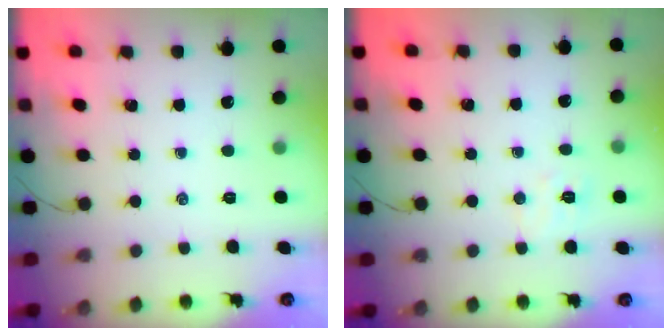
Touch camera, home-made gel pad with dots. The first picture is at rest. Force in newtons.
{"total": 5.5, "press": 5.3, "slide": 1.3}